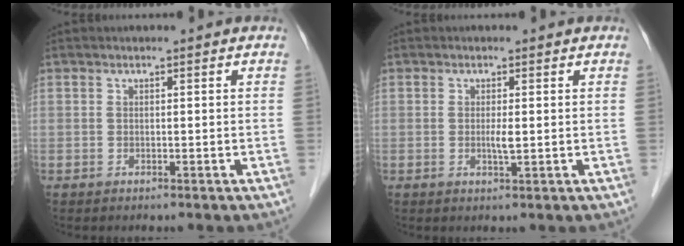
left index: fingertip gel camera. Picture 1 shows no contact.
{"total": 1.6, "force": [0.1, 0.1, 1.6], "torque": [-0.031, -0.001, 0.001]}